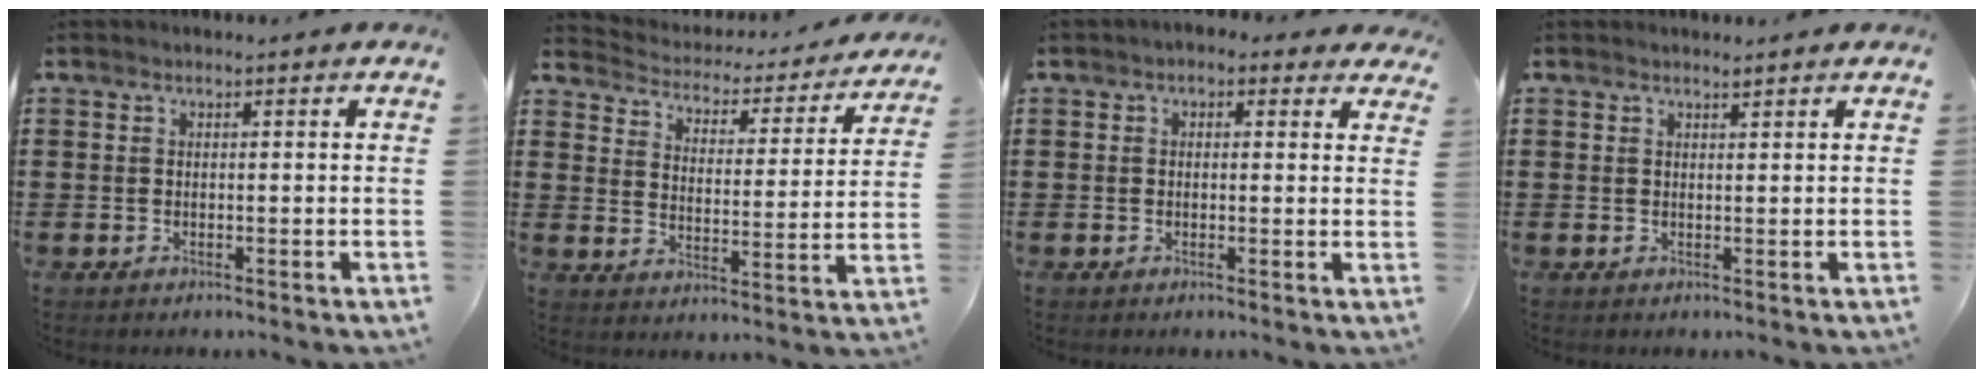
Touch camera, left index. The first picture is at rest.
{"total": 2.6, "force": [2.6, 0.5, -0.1], "torque": [-0.020, -0.025, 0.034]}
{"total": 1.5, "force": [0.7, 1.1, 0.7], "torque": [-0.010, 0.006, 0.010]}
{"total": 1.0, "force": [1.0, 0.0, 0.2], "torque": [-0.006, -0.002, 0.020]}